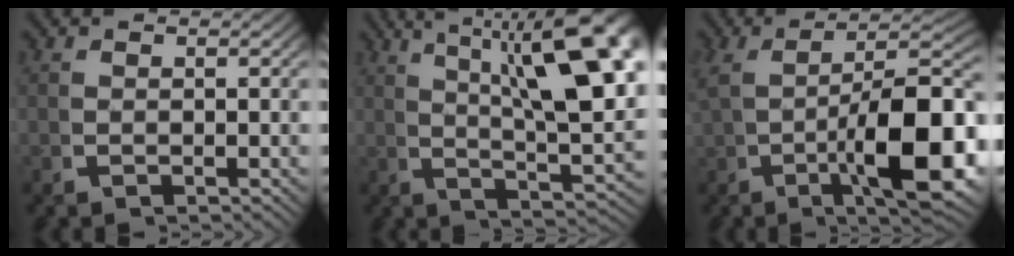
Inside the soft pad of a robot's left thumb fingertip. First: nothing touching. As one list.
[{"total": 12.8, "force": [2.8, 5.6, 11.2], "torque": [-0.146, -0.009, 0.046]}, {"total": 12.7, "force": [-1.0, 5.0, 11.7], "torque": [-0.182, -0.014, -0.001]}]